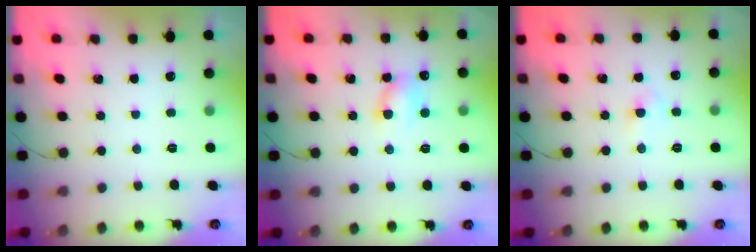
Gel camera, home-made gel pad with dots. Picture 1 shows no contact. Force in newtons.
{"total": 6.0, "press": 5.9, "slide": 0.8}
{"total": 3.9, "press": 3.8, "slide": 1.2}